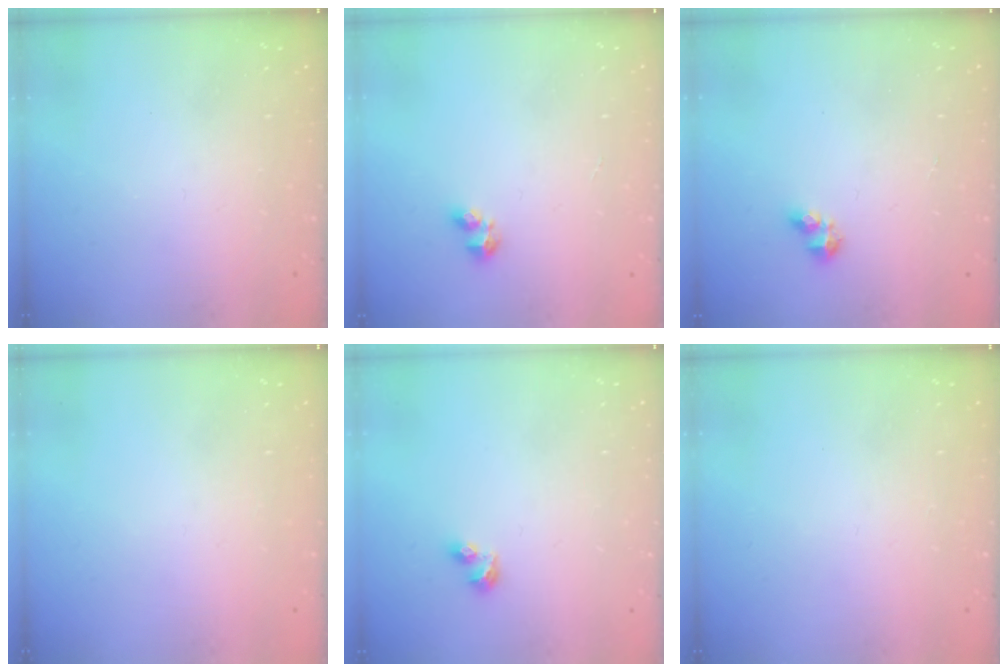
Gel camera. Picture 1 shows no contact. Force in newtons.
{"total": 2.1, "press": 2.0, "slide": 0.8}
{"total": 2.9, "press": 2.9, "slide": 0.3}
{"total": 0.0}
{"total": 3.4, "press": 3.3, "slide": 1.0}
{"total": 0.0}